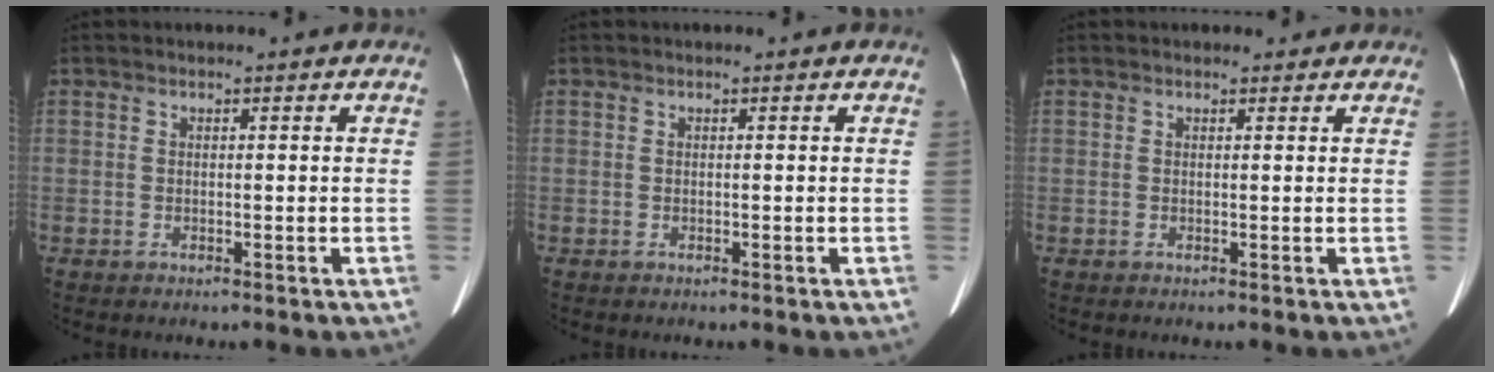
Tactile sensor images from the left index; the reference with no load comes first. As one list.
[{"total": 0.0}, {"total": 1.6, "force": [1.3, 0.9, 0.2], "torque": [0.002, 0.007, 0.009]}]